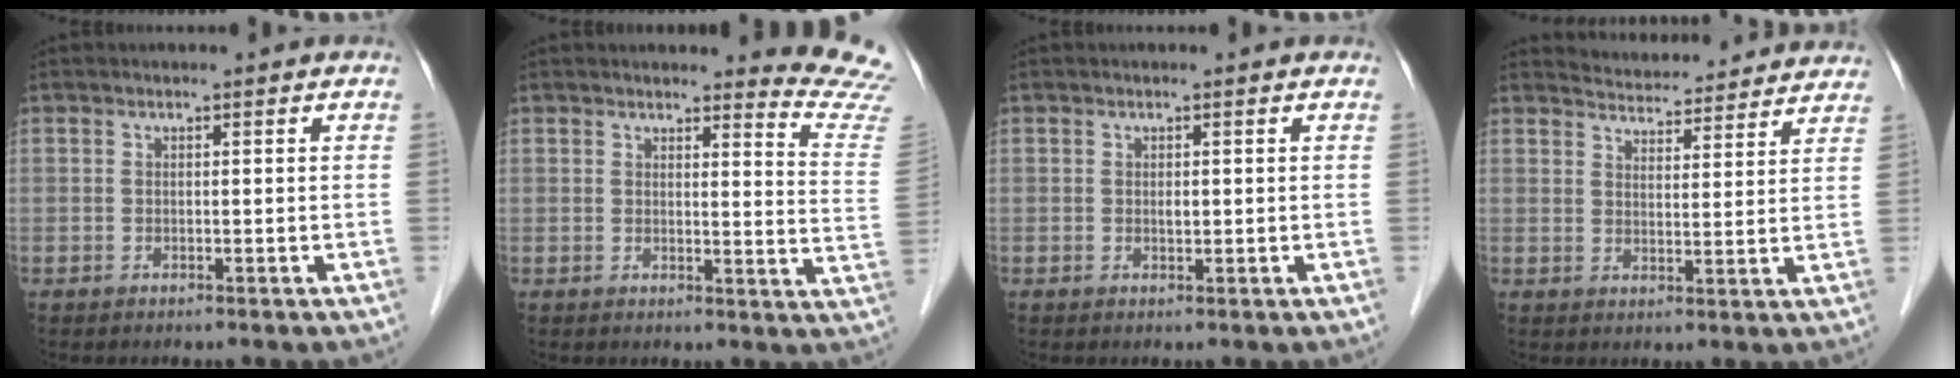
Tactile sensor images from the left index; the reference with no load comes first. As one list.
[{"total": 9.5, "force": [9.5, -0.9, 0.3], "torque": [0.006, -0.112, 0.077]}, {"total": 0.7, "force": [0.1, 0.4, 0.6], "torque": [-0.009, 0.000, 0.002]}, {"total": 13.2, "force": [12.8, 2.2, 2.2], "torque": [-0.019, 0.009, 0.153]}]